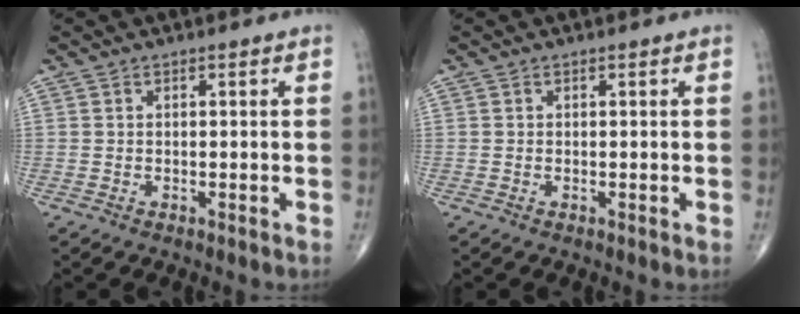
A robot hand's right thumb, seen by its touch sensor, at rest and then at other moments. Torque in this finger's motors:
{"motor_torque": [-0.10, 0.20, 0.13, 0.30, -0.02]}